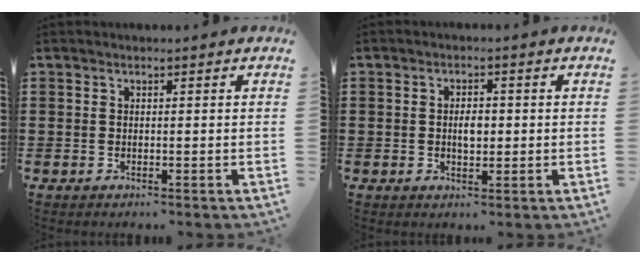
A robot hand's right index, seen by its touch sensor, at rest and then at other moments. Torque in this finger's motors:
{"motor_torque": [2.14, 0.00, 0.09, 0.02]}